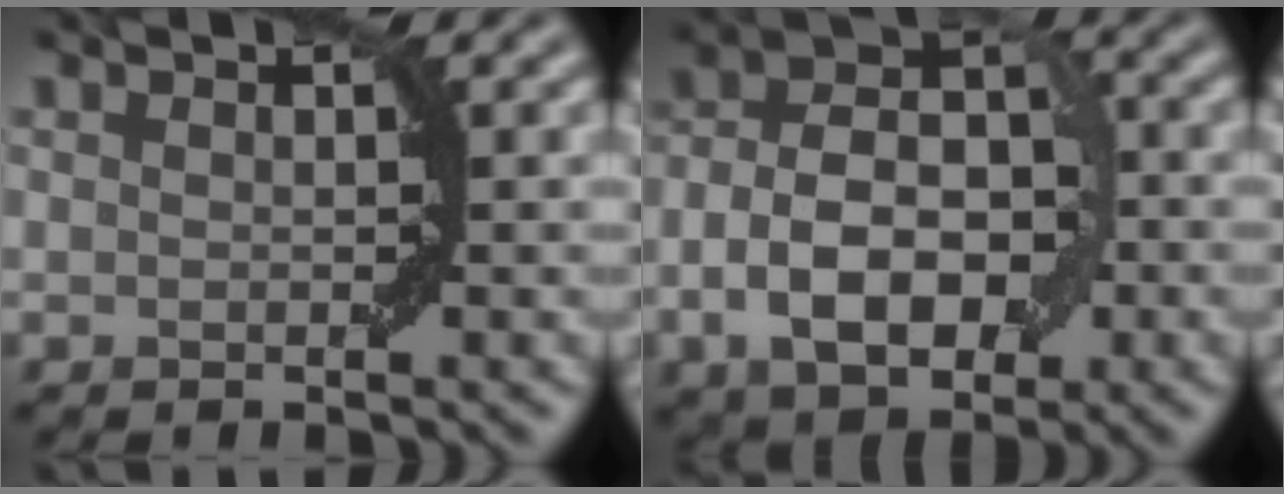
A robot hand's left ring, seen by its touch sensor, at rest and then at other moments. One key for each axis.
{"total": 8.2, "fx": -2.3, "fy": 4.9, "fz": 6.1, "tx": -0.107, "ty": 0.011, "tz": -0.045}